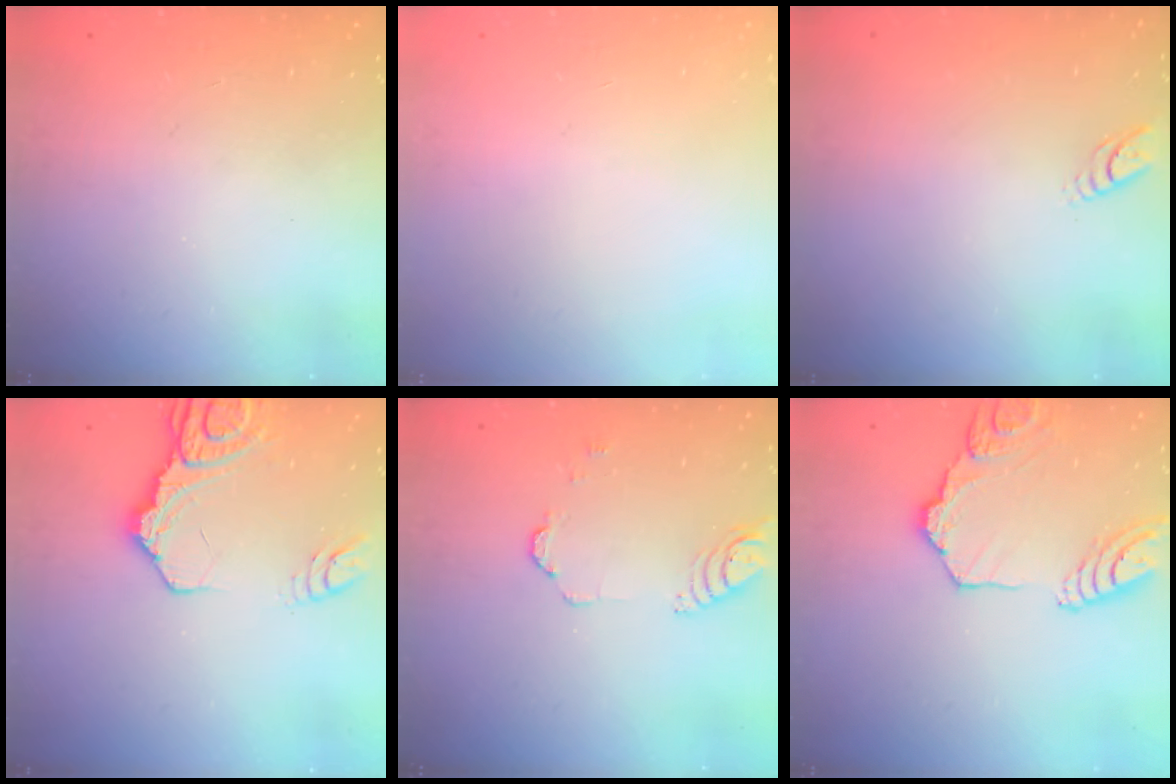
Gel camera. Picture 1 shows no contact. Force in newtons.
{"total": 0.0}
{"total": 3.6, "press": 3.6, "slide": 0.3}
{"total": 14.3, "press": 14.2, "slide": 1.7}
{"total": 5.3, "press": 5.2, "slide": 0.6}
{"total": 15.8, "press": 15.7, "slide": 1.8}